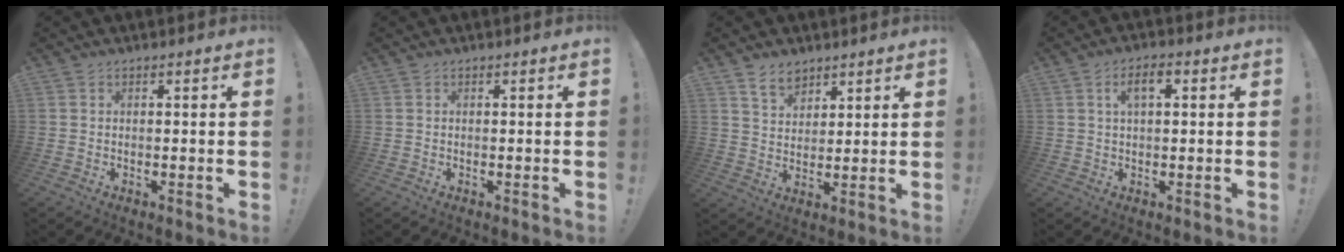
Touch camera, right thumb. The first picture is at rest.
{"total": 0.0}
{"total": 6.9, "force": [5.1, 4.1, 2.1], "torque": [-0.033, -0.027, 0.095]}
{"total": 4.5, "force": [1.3, 2.0, 3.9], "torque": [-0.065, 0.006, 0.018]}